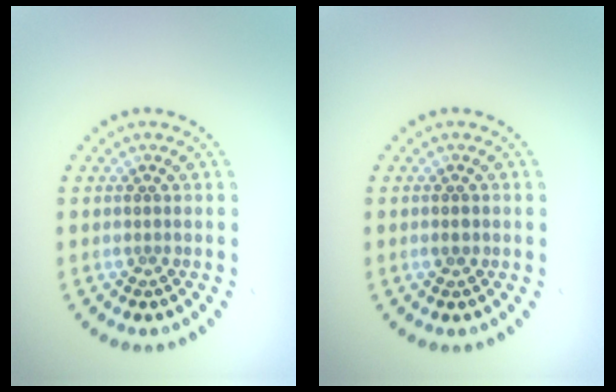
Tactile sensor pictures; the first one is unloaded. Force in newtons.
{"total": 1.0, "press": 1.0, "slide": 0.0}